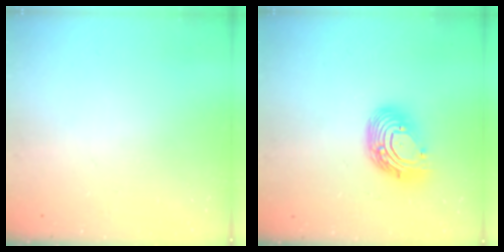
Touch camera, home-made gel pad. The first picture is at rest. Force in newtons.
{"total": 12.8, "press": 12.8, "slide": 1.2}